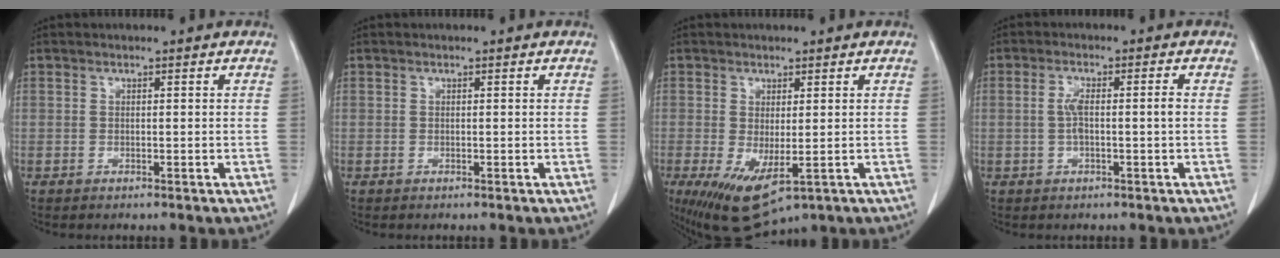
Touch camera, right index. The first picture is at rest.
{"total": 0.0}
{"total": 8.2, "force": [-2.9, 3.1, 7.0], "torque": [-0.123, -0.026, -0.034]}
{"total": 3.7, "force": [-0.3, 0.4, 3.6], "torque": [-0.076, 0.007, -0.003]}